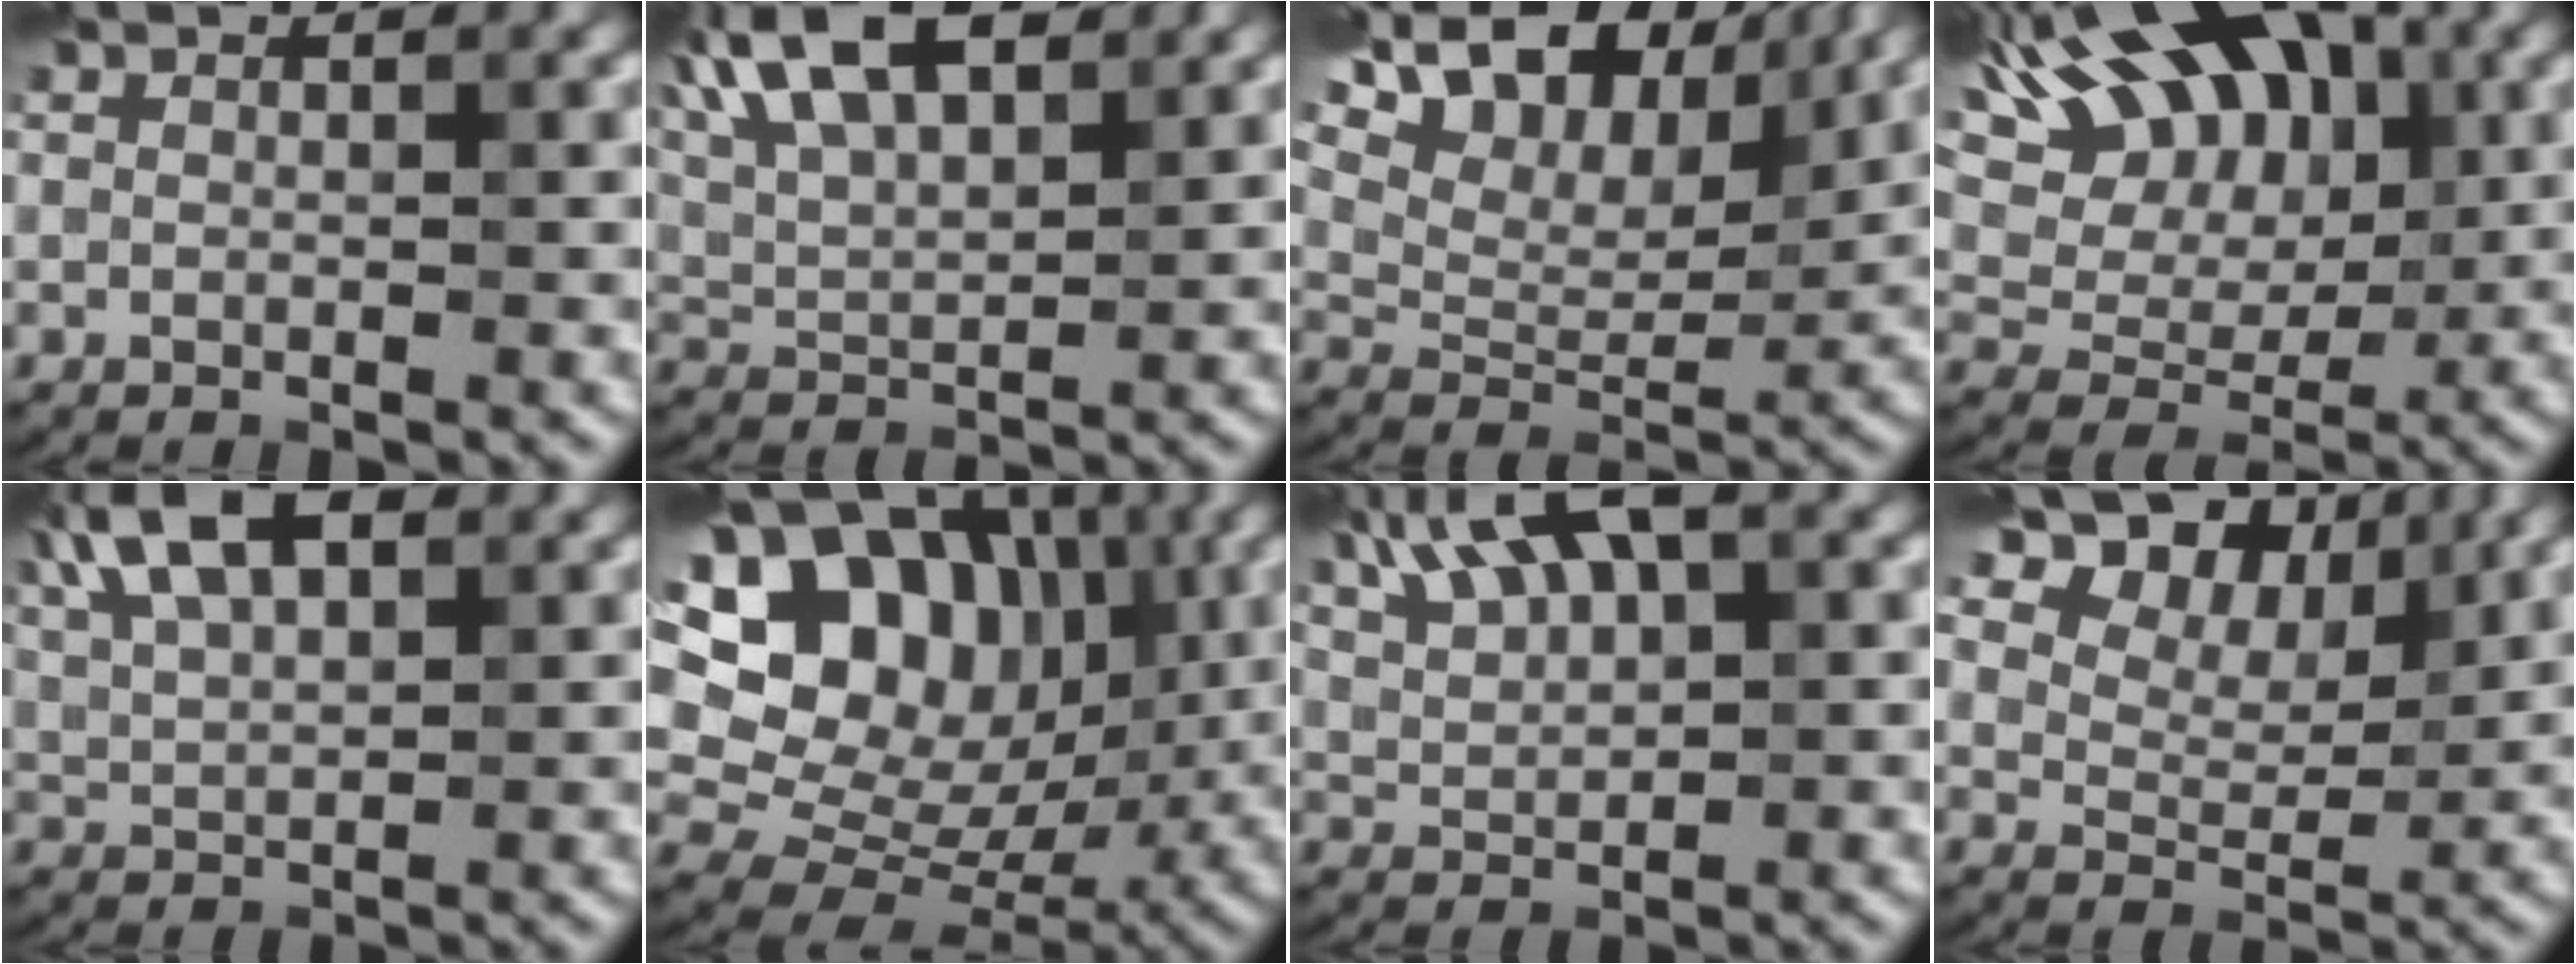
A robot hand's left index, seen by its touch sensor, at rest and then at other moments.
{"total": 12.4, "force": [6.9, 5.2, 8.9], "torque": [-0.181, 0.045, 0.099]}
{"total": 16.3, "force": [10.2, 8.4, 9.5], "torque": [-0.198, 0.048, 0.160]}
{"total": 15.7, "force": [6.9, 9.0, 10.8], "torque": [-0.190, 0.063, 0.096]}
{"total": 9.1, "force": [4.6, 4.4, 6.5], "torque": [-0.140, 0.042, 0.070]}
{"total": 19.6, "force": [7.1, 14.8, 10.7], "torque": [-0.214, 0.077, 0.121]}
{"total": 7.7, "force": [4.4, 3.1, 5.6], "torque": [-0.113, 0.021, 0.077]}
{"total": 11.2, "force": [6.9, 6.5, 5.9], "torque": [-0.108, 0.002, 0.126]}